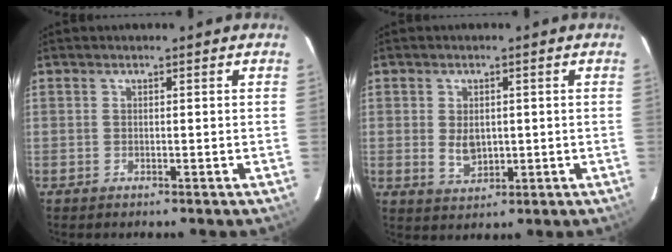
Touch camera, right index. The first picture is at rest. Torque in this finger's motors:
{"motor_torque": [0.14, 0.16, 0.05, 0.01]}